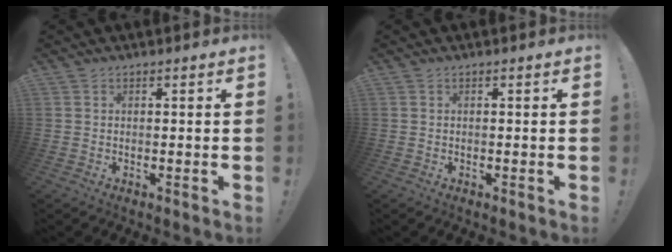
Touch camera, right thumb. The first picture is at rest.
{"total": 0.0}